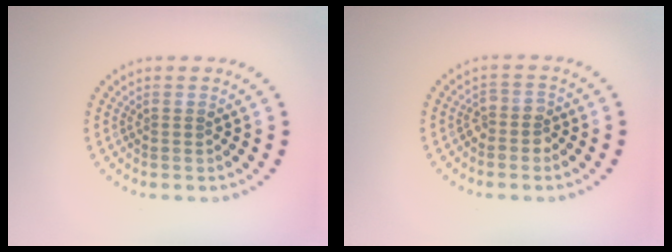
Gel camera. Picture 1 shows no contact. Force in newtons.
{"total": 1.7, "press": 1.5, "slide": 0.9}